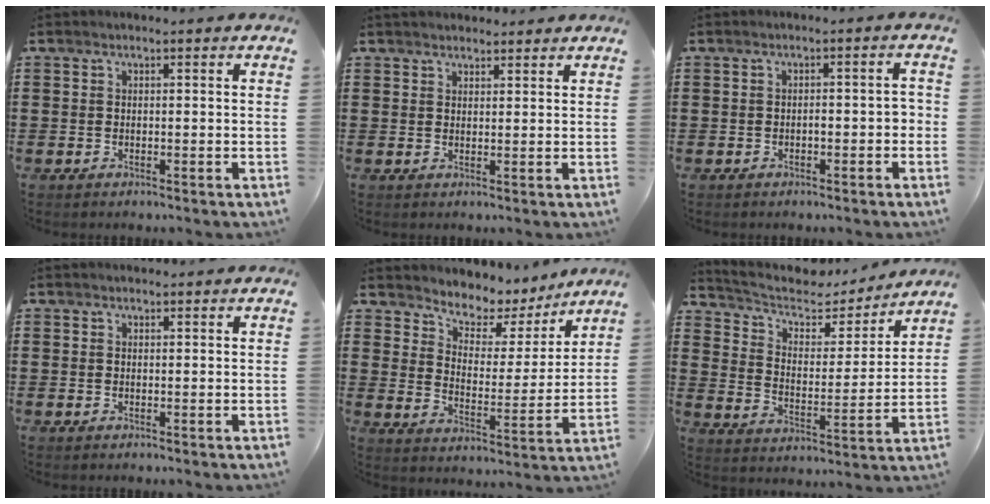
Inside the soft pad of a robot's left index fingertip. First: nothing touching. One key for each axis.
{"total": 1.9, "fx": 1.8, "fy": 0.5, "fz": 0.1, "tx": -0.006, "ty": 0.003, "tz": 0.036}
{"total": 1.5, "fx": -0.7, "fy": 0.4, "fz": 1.3, "tx": -0.026, "ty": 0.002, "tz": -0.015}
{"total": 0.7, "fx": 0.6, "fy": 0.2, "fz": 0.0, "tx": -0.003, "ty": 0.001, "tz": 0.013}
{"total": 5.4, "fx": 4.8, "fy": 2.5, "fz": 0.3, "tx": -0.036, "ty": -0.042, "tz": 0.078}
{"total": 5.9, "fx": 4.9, "fy": 2.5, "fz": 2.0, "tx": -0.068, "ty": -0.029, "tz": 0.079}